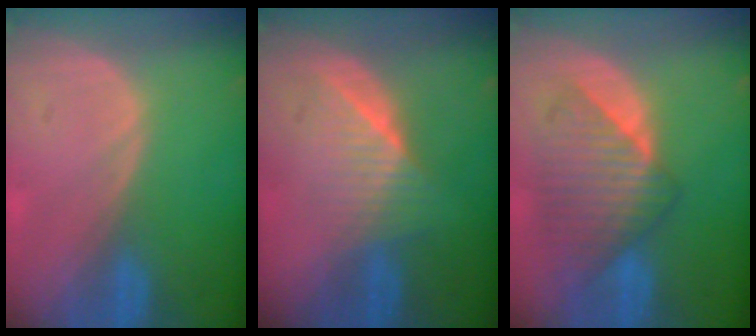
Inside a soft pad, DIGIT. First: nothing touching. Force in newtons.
{"total": 6.4, "press": 5.9, "slide": 2.3}
{"total": 8.6, "press": 8.1, "slide": 2.7}